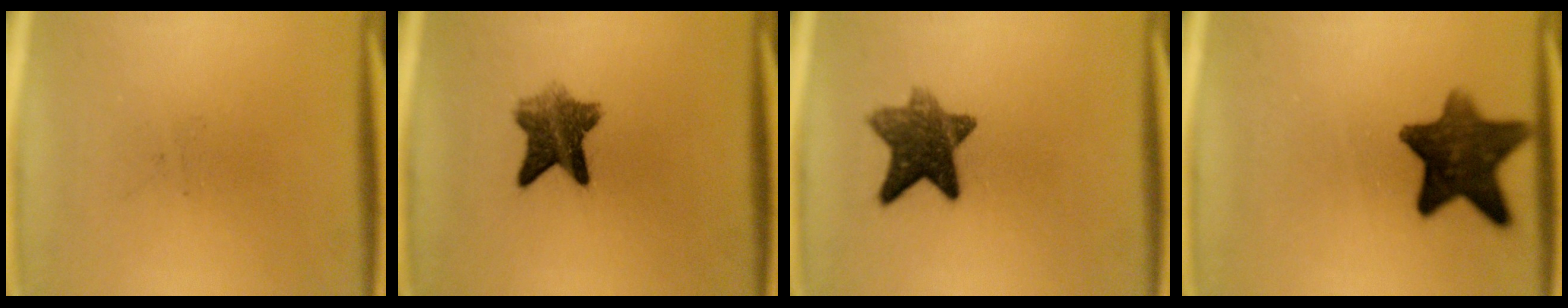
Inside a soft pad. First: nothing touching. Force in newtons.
{"total": 6.9}
{"total": 9.0}
{"total": 11.4}